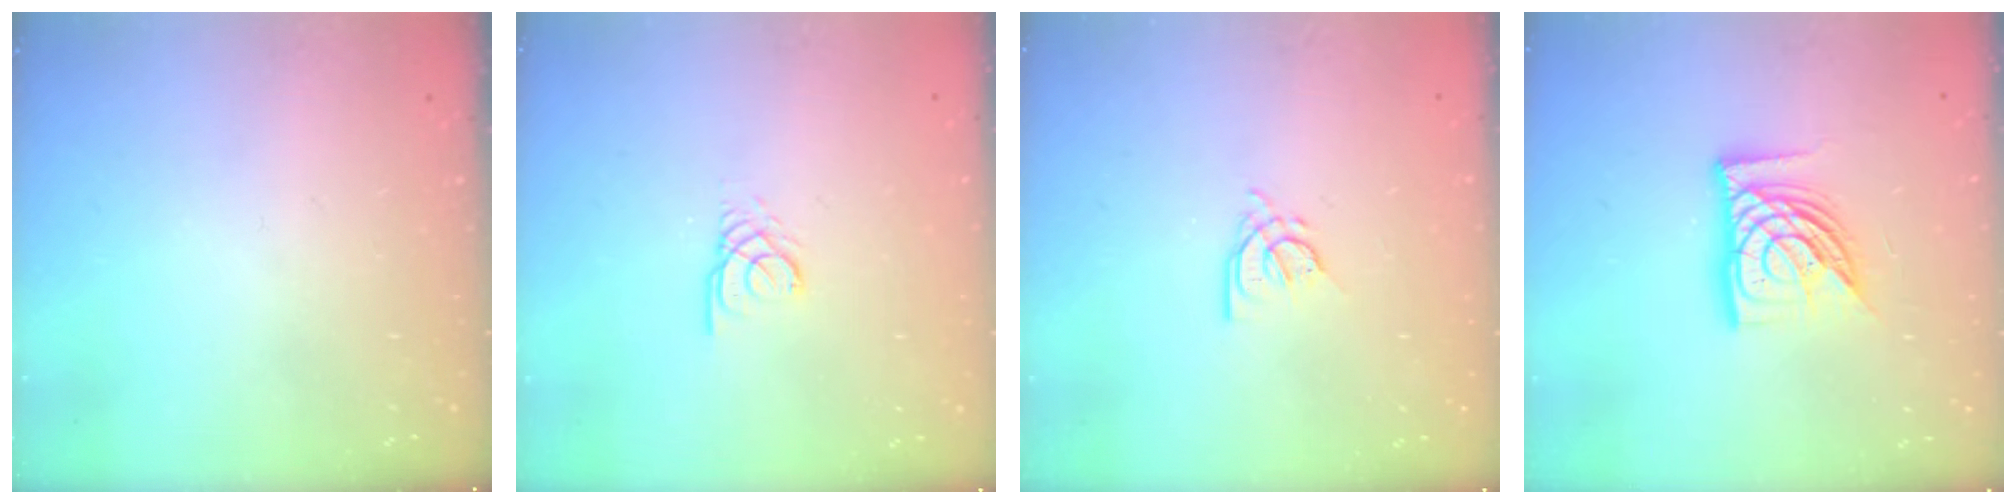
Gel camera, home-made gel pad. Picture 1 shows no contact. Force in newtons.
{"total": 2.4, "press": 2.4, "slide": 0.3}
{"total": 4.5, "press": 4.5, "slide": 0.7}
{"total": 14.8, "press": 14.6, "slide": 1.9}